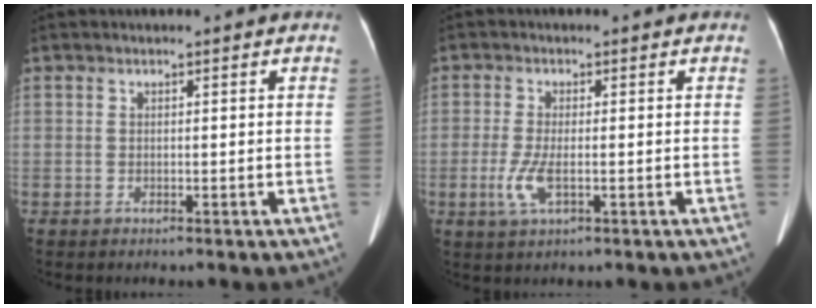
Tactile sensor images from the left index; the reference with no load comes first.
{"total": 4.0, "force": [-1.2, 1.2, 3.6], "torque": [-0.089, -0.009, -0.022]}